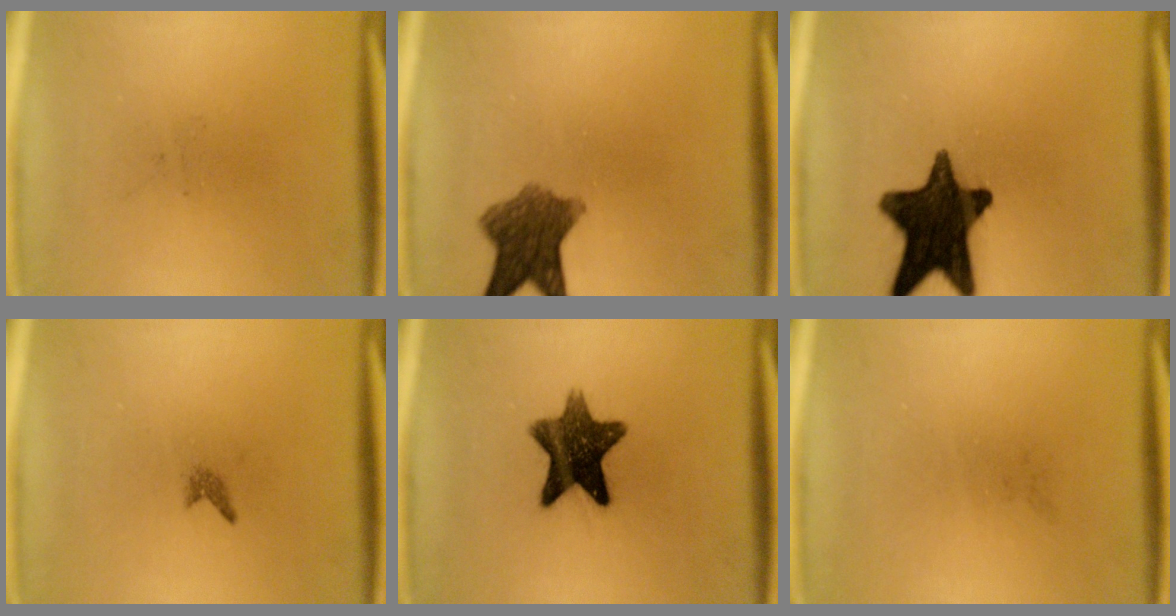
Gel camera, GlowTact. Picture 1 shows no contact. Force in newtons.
{"total": 8.0}
{"total": 15.8}
{"total": 0.7}
{"total": 11.2}
{"total": 0.0}